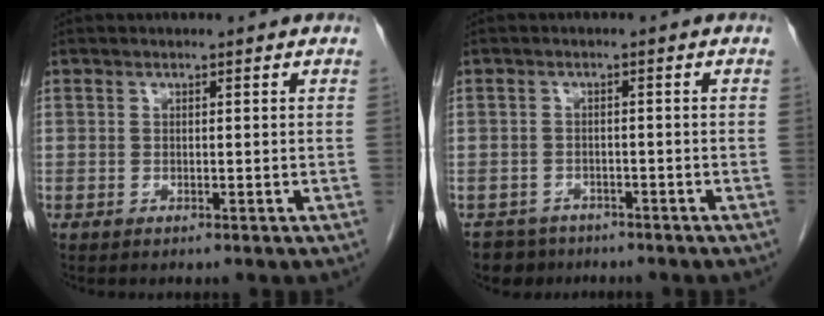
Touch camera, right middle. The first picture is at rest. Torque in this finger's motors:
{"motor_torque": [-0.01, 0.01, -0.02, 0.02]}